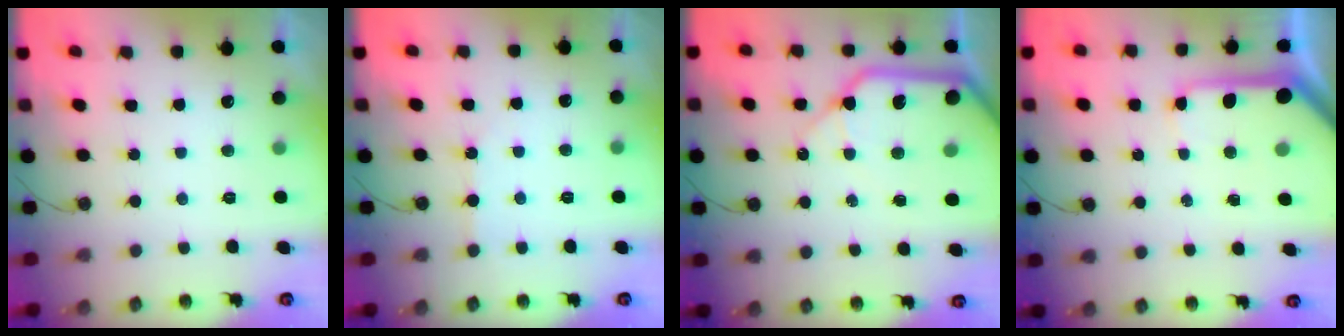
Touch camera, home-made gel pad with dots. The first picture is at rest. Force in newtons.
{"total": 2.5, "press": 2.5, "slide": 0.4}
{"total": 17.3, "press": 17.1, "slide": 2.9}
{"total": 9.7, "press": 9.6, "slide": 1.0}